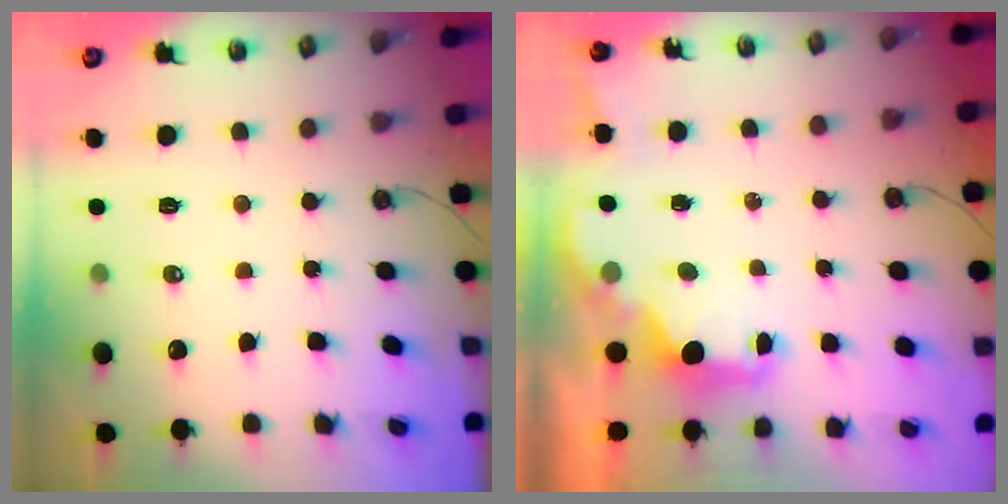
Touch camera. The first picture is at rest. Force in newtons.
{"total": 2.2, "press": 2.1, "slide": 0.8}